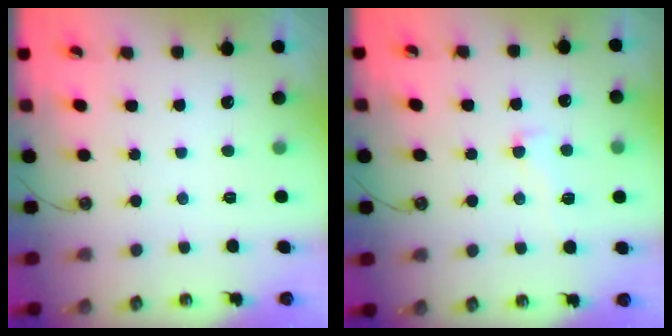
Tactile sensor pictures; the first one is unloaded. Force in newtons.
{"total": 1.6, "press": 1.1, "slide": 1.1}